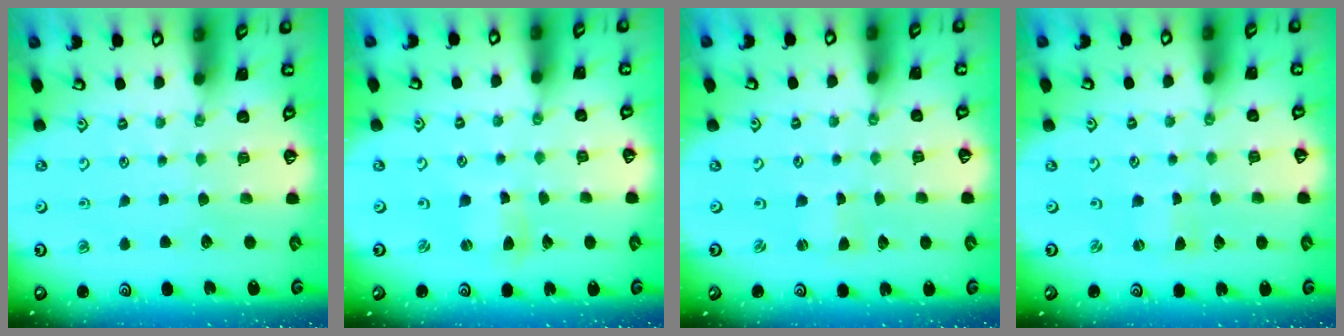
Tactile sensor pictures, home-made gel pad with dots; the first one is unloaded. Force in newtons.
{"total": 2.3, "press": 2.3, "slide": 0.3}
{"total": 0.0}
{"total": 0.0}